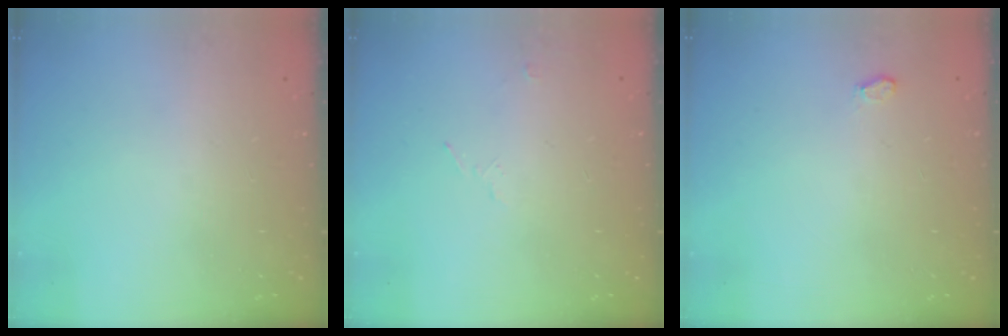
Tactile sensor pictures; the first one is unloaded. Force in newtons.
{"total": 4.4, "press": 3.6, "slide": 2.6}
{"total": 4.8, "press": 4.5, "slide": 1.5}